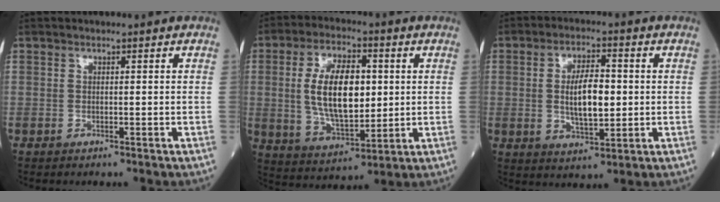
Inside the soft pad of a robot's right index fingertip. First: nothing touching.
{"total": 13.3, "force": [1.5, 5.9, 11.8], "torque": [-0.232, 0.005, 0.032]}
{"total": 8.2, "force": [0.2, 3.0, 7.6], "torque": [-0.142, 0.002, 0.005]}